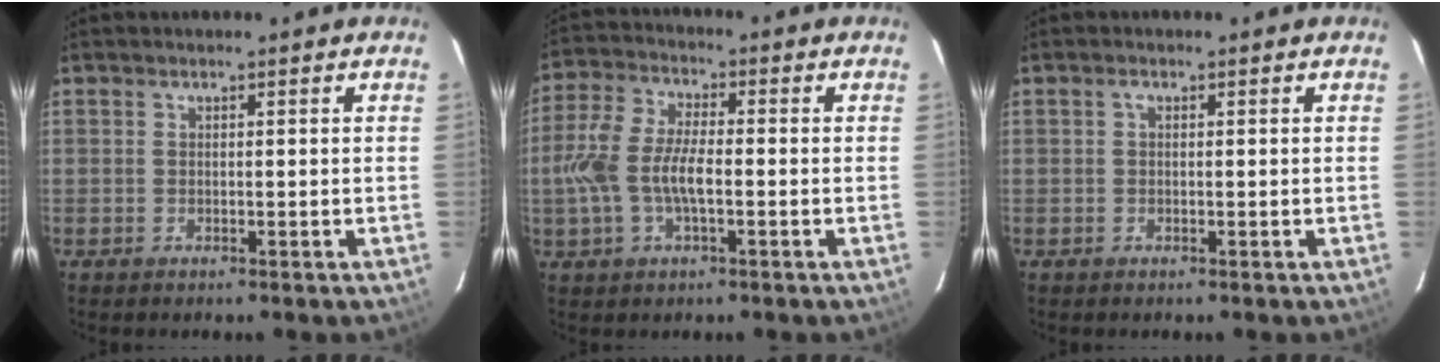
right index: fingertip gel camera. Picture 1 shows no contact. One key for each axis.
{"total": 10.3, "fx": -1.7, "fy": 4.4, "fz": 9.1, "tx": -0.198, "ty": 0.008, "tz": -0.035}
{"total": 0.6, "fx": 0.1, "fy": 0.4, "fz": 0.4, "tx": -0.008, "ty": 0.004, "tz": 0.000}